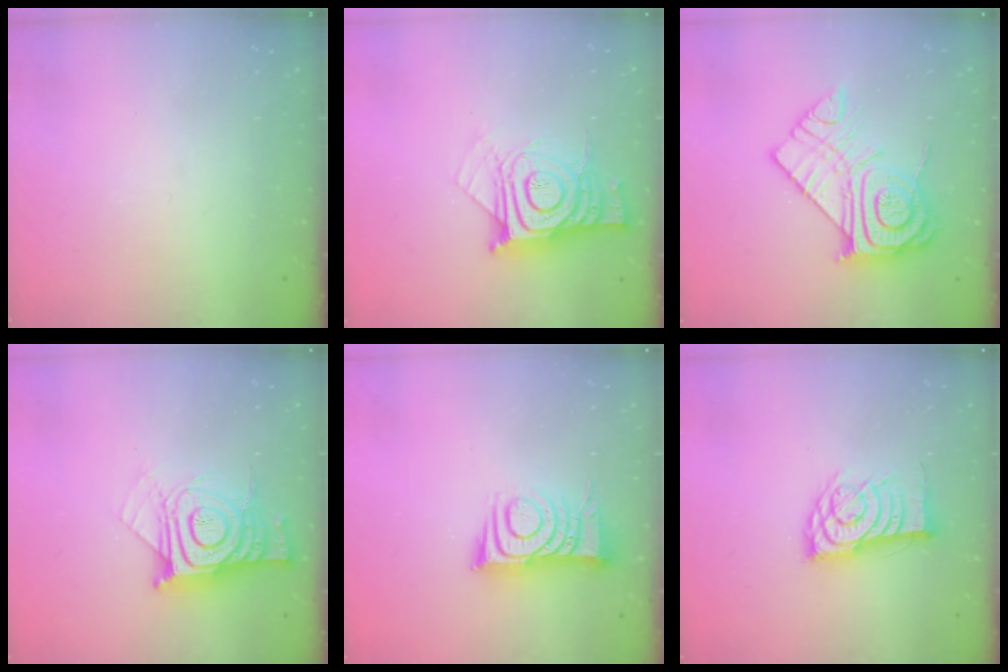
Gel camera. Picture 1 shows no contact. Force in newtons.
{"total": 14.2, "press": 14.2, "slide": 1.2}
{"total": 17.3, "press": 17.2, "slide": 1.3}
{"total": 14.2, "press": 14.2, "slide": 1.2}
{"total": 9.8, "press": 9.8, "slide": 1.2}
{"total": 11.9, "press": 11.9, "slide": 0.8}